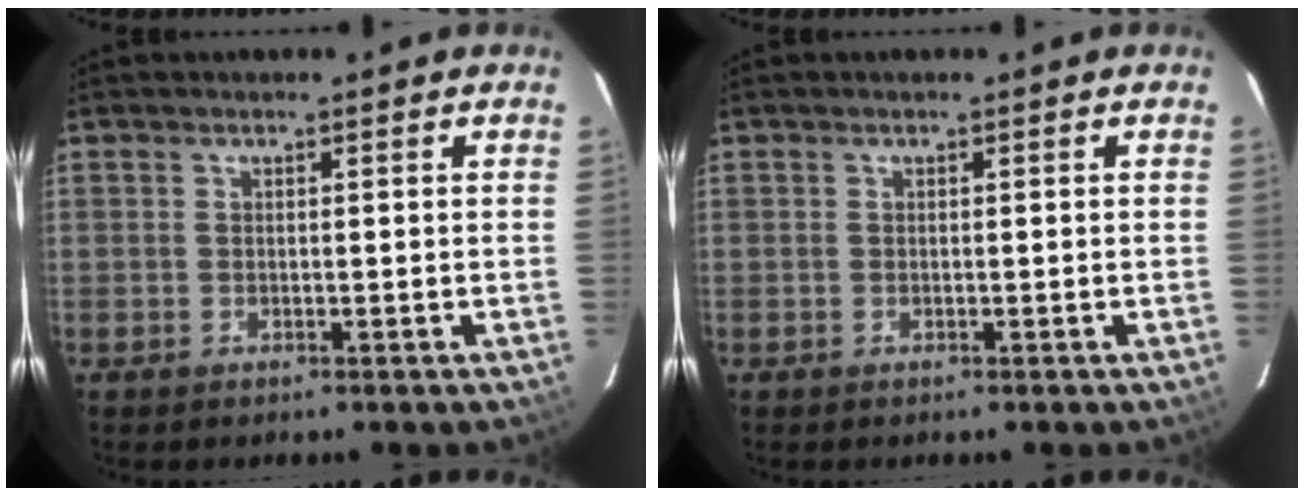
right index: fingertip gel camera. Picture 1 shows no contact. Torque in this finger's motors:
{"motor_torque": [0.00, 0.00, 0.01, 0.00]}